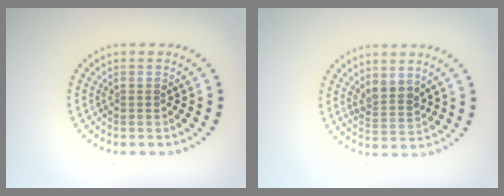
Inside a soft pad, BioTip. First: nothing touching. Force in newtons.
{"total": 2.2, "press": 1.8, "slide": 1.2}